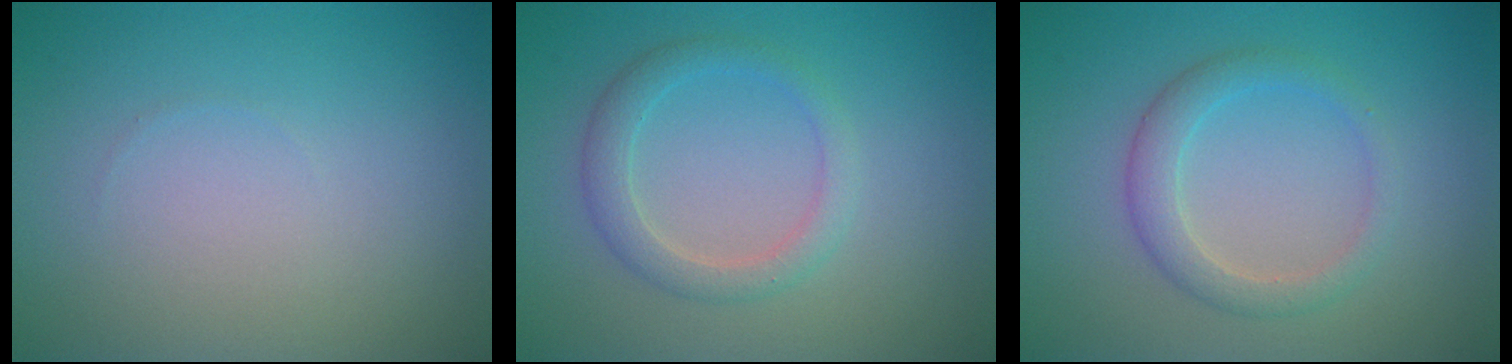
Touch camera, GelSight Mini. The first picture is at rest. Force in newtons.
{"total": 2.5, "press": 2.5, "slide": 0.1}
{"total": 2.7, "press": 2.7, "slide": 0.2}